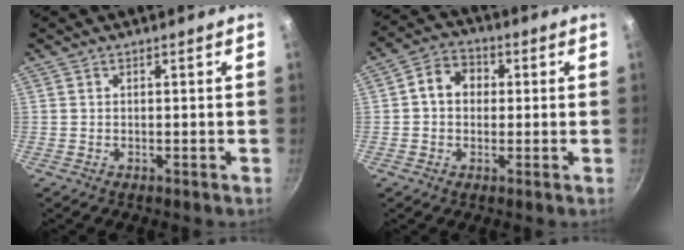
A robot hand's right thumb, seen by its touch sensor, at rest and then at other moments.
{"total": 6.9, "force": [0.8, 5.7, 3.9], "torque": [-0.038, 0.016, -0.002]}